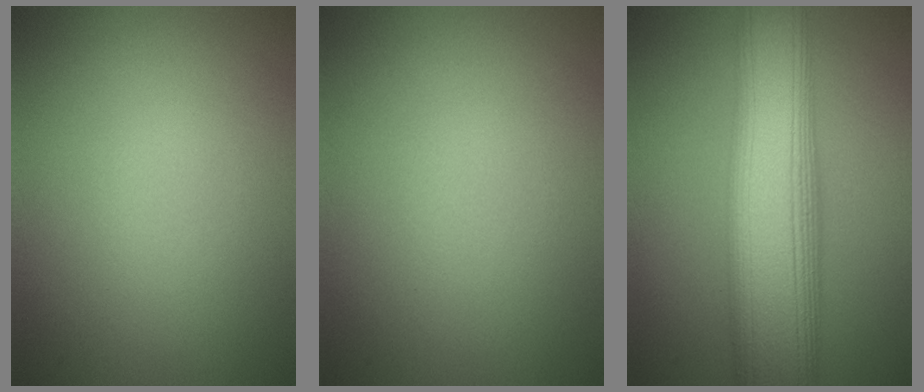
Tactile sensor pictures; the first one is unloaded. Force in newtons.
{"total": 0.0}
{"total": 12.7, "press": 12.7, "slide": 0.1}